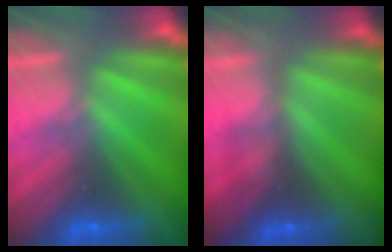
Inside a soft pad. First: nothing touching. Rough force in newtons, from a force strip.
{"total": 2.0}